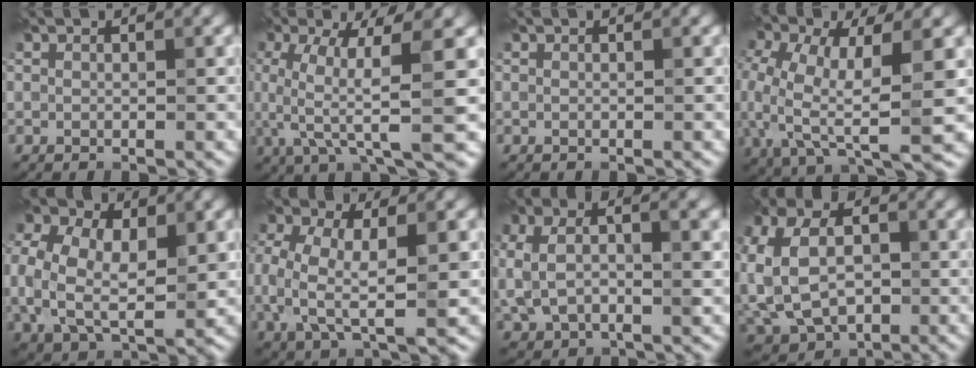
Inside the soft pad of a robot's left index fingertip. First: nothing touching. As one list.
[{"total": 8.4, "force": [0.2, 2.2, 8.1], "torque": [-0.144, 0.002, 0.004]}, {"total": 0.0}, {"total": 11.1, "force": [-0.8, 5.5, 9.5], "torque": [-0.203, -0.014, -0.013]}, {"total": 10.7, "force": [0.9, 7.5, 7.5], "torque": [-0.167, 0.011, 0.020]}, {"total": 7.6, "force": [-0.5, 4.1, 6.4], "torque": [-0.134, 0.001, -0.010]}, {"total": 7.4, "force": [0.6, 4.6, 5.7], "torque": [-0.132, 0.004, 0.025]}, {"total": 11.0, "force": [-0.4, 8.3, 7.1], "torque": [-0.148, 0.014, -0.019]}]